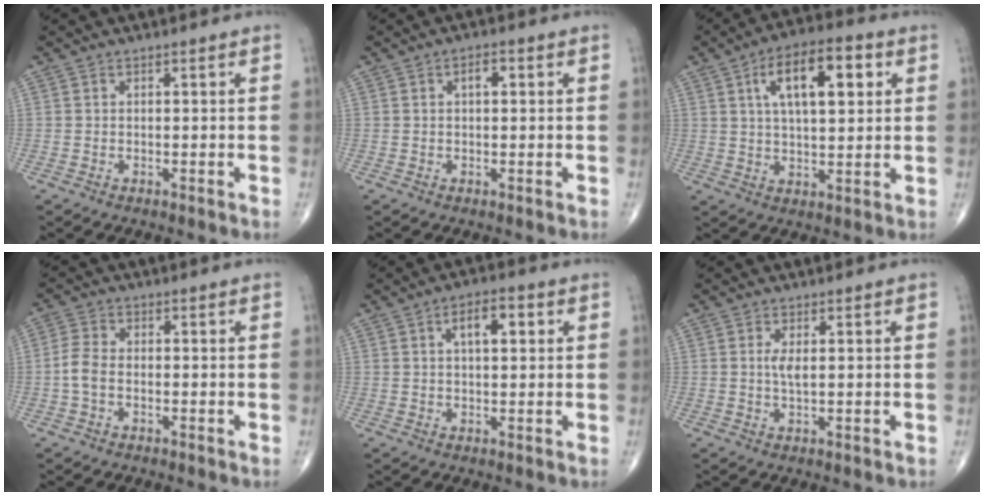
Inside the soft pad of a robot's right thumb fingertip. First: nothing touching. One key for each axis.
{"total": 2.3, "fx": 0.6, "fy": 1.1, "fz": 1.9, "tx": -0.029, "ty": 0.004, "tz": 0.007}
{"total": 13.4, "fx": 4.4, "fy": 5.8, "fz": 11.3, "tx": -0.167, "ty": 0.003, "tz": 0.068}
{"total": 4.0, "fx": -0.9, "fy": 2.5, "fz": 3.0, "tx": -0.071, "ty": 0.012, "tz": -0.024}
{"total": 5.8, "fx": 1.8, "fy": 2.6, "fz": 4.9, "tx": -0.066, "ty": 0.005, "tz": 0.025}
{"total": 2.4, "fx": 0.4, "fy": 0.7, "fz": 2.3, "tx": -0.048, "ty": -0.005, "tz": 0.010}